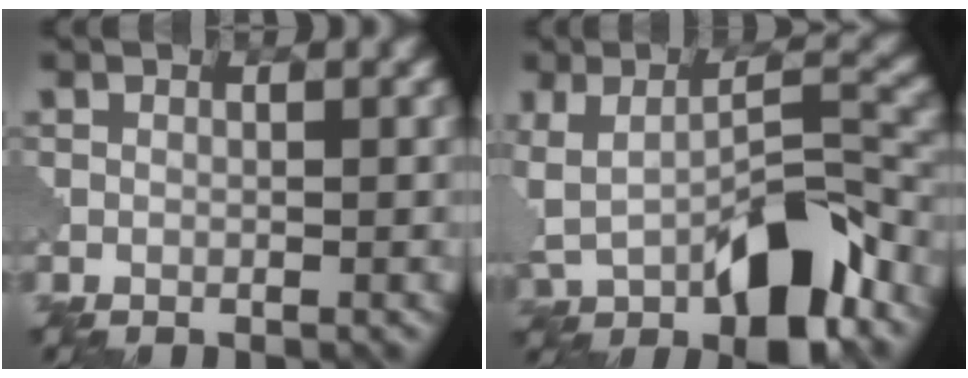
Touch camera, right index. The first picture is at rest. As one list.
[{"total": 9.6, "force": [-2.6, 4.1, 8.2], "torque": [-0.146, 0.003, -0.044]}]